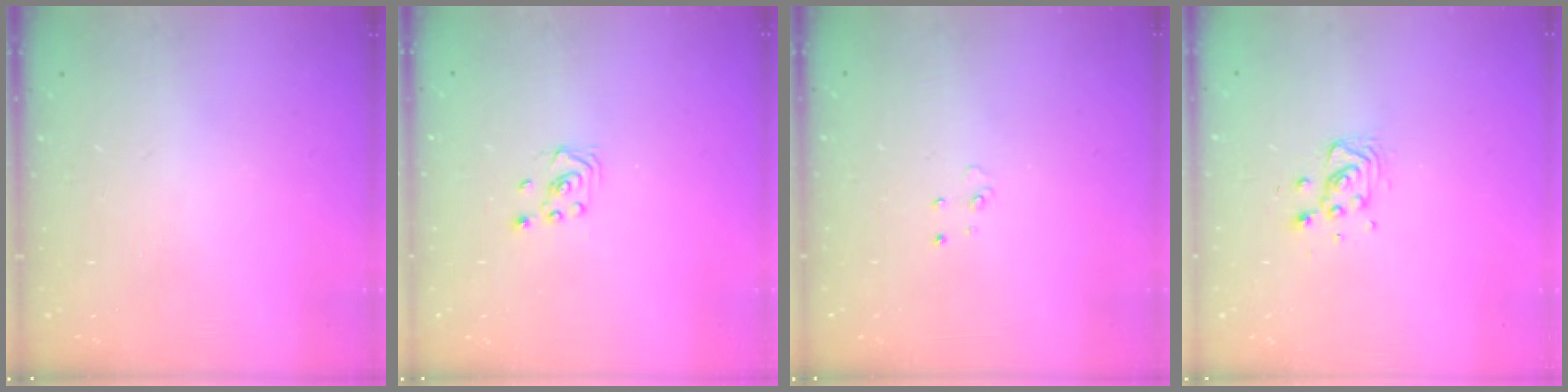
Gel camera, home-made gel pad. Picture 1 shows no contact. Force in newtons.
{"total": 1.6, "press": 1.4, "slide": 0.9}
{"total": 2.7, "press": 2.7, "slide": 0.2}
{"total": 7.3, "press": 7.1, "slide": 2.0}